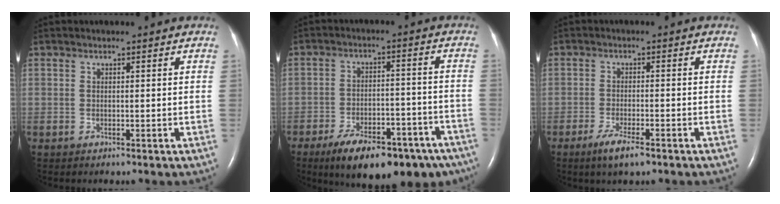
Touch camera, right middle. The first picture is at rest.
{"total": 17.4, "force": [-12.4, 7.0, 9.9], "torque": [-0.120, 0.016, -0.178]}
{"total": 4.2, "force": [-2.8, 0.7, 3.1], "torque": [-0.069, -0.009, -0.047]}